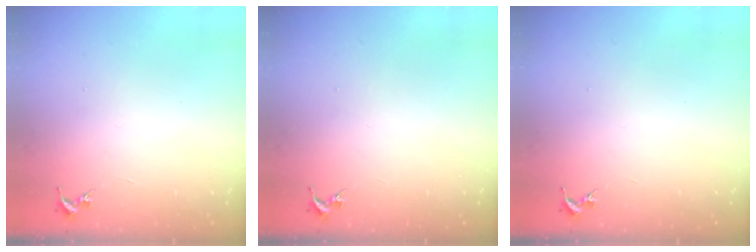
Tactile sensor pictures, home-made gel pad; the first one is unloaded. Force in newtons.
{"total": 0.0}
{"total": 0.0}